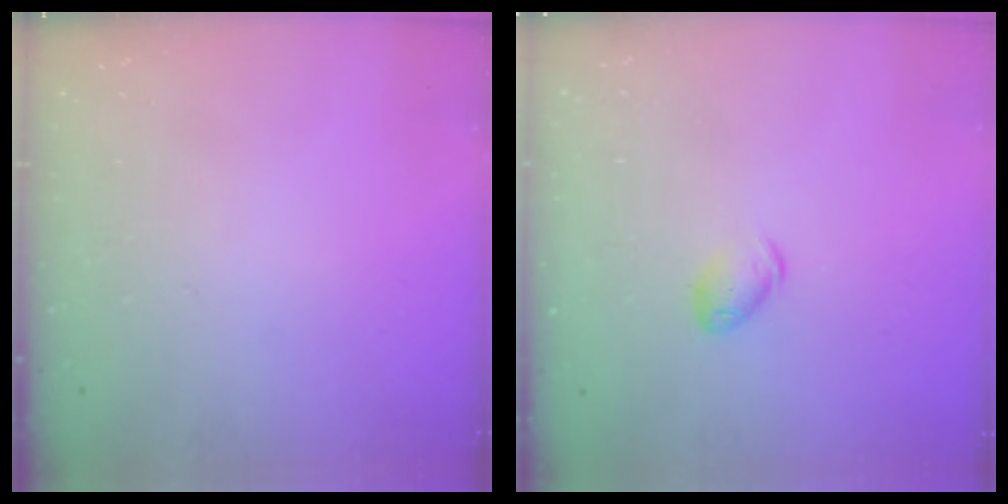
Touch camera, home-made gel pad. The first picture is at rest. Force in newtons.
{"total": 5.6, "press": 5.5, "slide": 0.9}